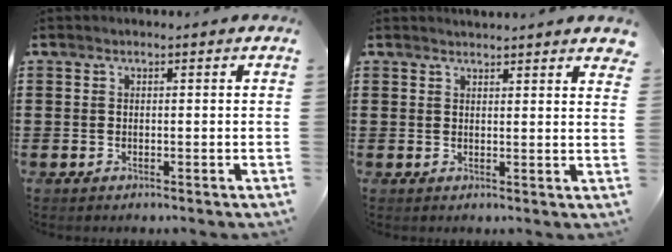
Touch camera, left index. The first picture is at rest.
{"total": 2.1, "force": [2.1, -0.3, 0.1], "torque": [-0.009, -0.004, 0.040]}